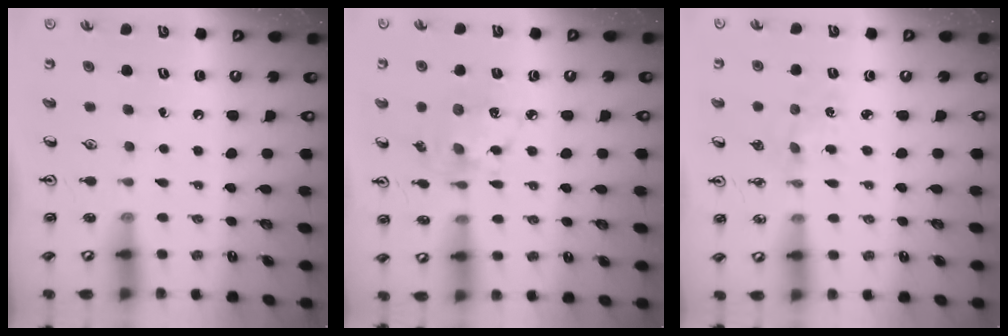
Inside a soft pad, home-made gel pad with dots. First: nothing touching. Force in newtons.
{"total": 10.5, "press": 10.4, "slide": 0.7}
{"total": 2.6, "press": 2.6, "slide": 0.3}